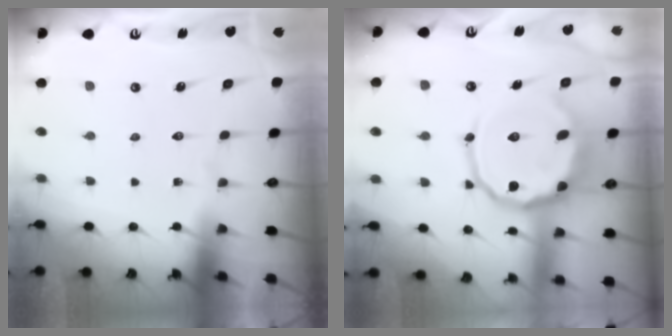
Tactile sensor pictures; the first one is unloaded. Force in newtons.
{"total": 14.4, "press": 14.2, "slide": 2.3}